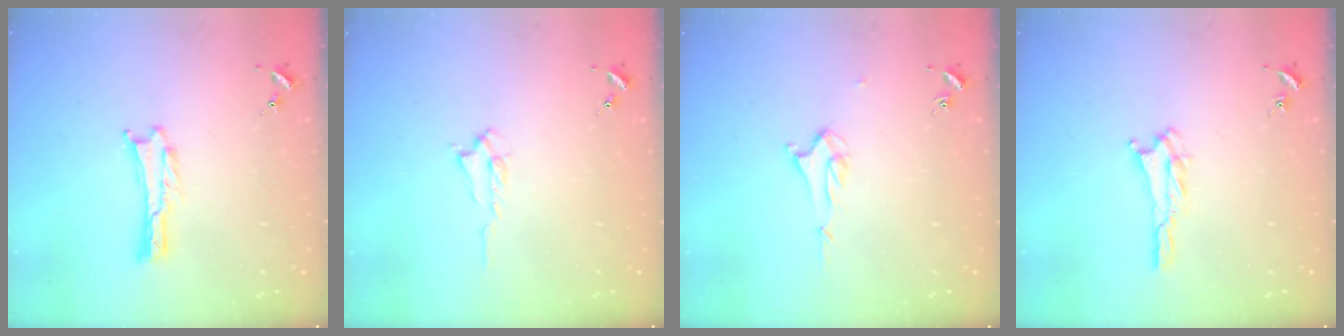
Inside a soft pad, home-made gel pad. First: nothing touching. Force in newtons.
{"total": 1.3, "press": 1.3, "slide": 0.3}
{"total": 2.1, "press": 2.1, "slide": 0.3}
{"total": 1.8, "press": 1.8, "slide": 0.2}